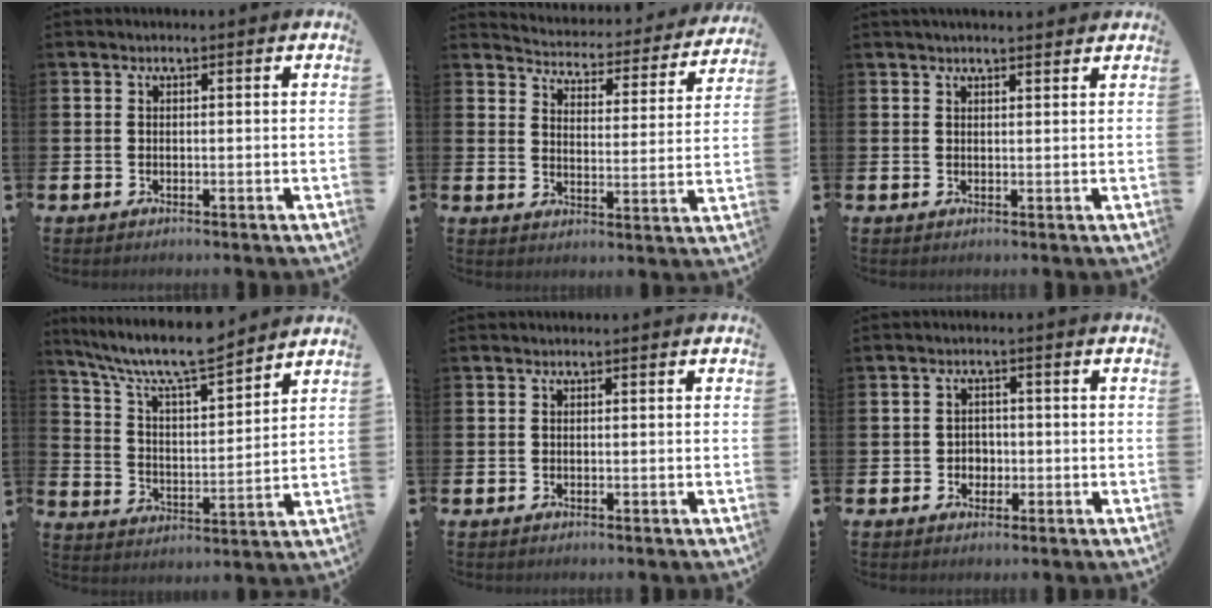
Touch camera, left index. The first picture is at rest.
{"total": 4.2, "force": [4.1, 0.8, 0.3], "torque": [-0.024, -0.045, 0.064]}
{"total": 1.8, "force": [1.7, 0.2, 0.5], "torque": [-0.001, -0.006, 0.029]}
{"total": 9.4, "force": [8.7, 1.1, 3.6], "torque": [-0.099, -0.056, 0.150]}
{"total": 0.0}
{"total": 2.2, "force": [-0.4, 2.0, 0.7], "torque": [-0.004, 0.001, -0.015]}